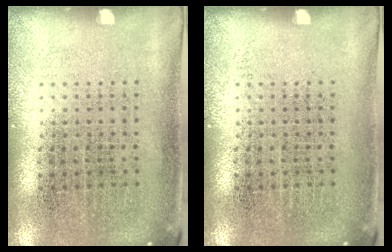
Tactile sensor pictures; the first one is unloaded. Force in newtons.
{"total": 0.0}